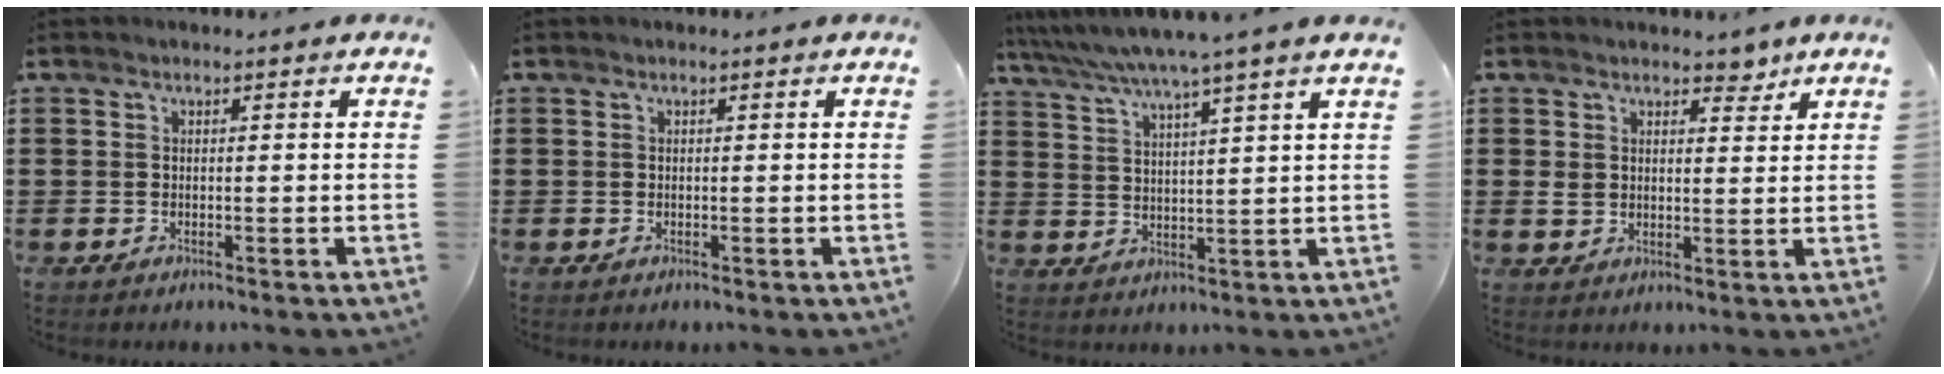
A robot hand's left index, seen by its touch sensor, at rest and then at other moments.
{"total": 0.0}
{"total": 5.6, "force": [4.9, -0.8, 2.6], "torque": [-0.068, -0.027, 0.082]}
{"total": 4.1, "force": [2.5, 2.8, 1.5], "torque": [-0.035, 0.005, 0.042]}